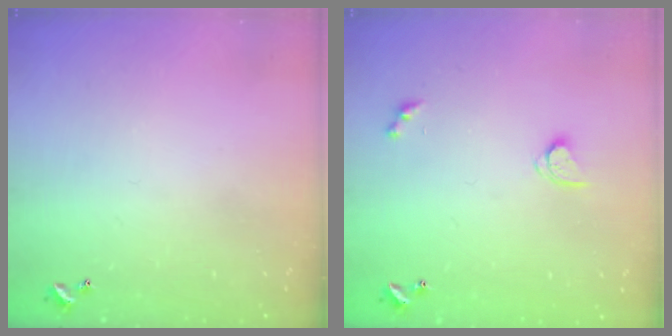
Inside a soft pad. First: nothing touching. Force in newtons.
{"total": 2.7, "press": 2.7, "slide": 0.5}